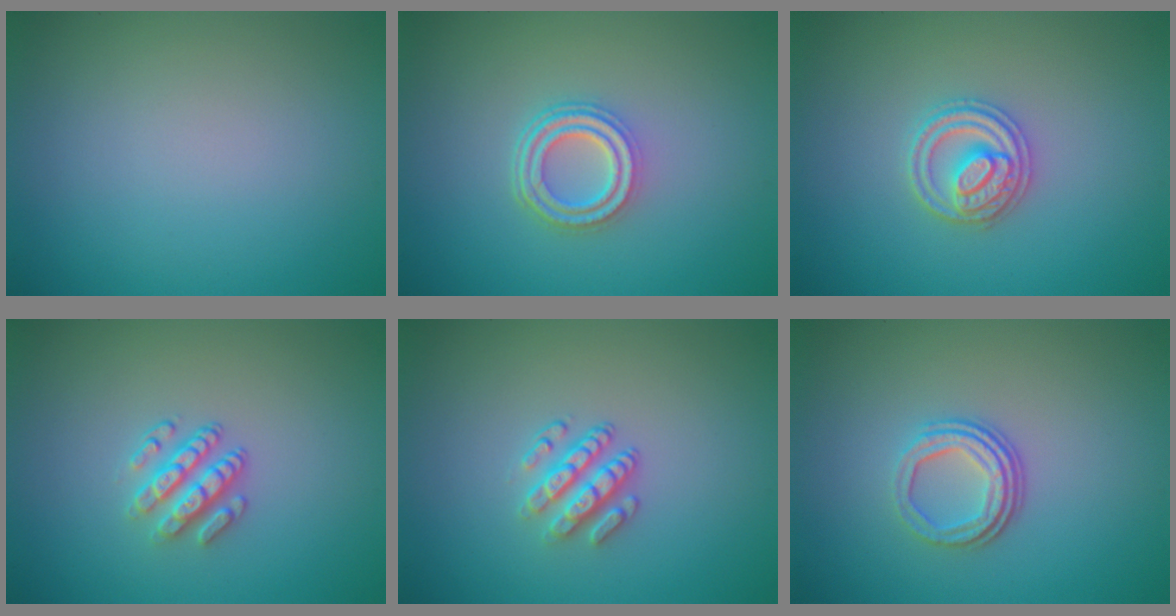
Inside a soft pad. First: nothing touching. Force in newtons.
{"total": 3.9, "press": 3.0, "slide": 2.5}
{"total": 2.8, "press": 2.8, "slide": 0.4}
{"total": 2.9, "press": 2.5, "slide": 1.6}
{"total": 2.9, "press": 2.5, "slide": 1.6}
{"total": 3.3, "press": 2.4, "slide": 2.3}